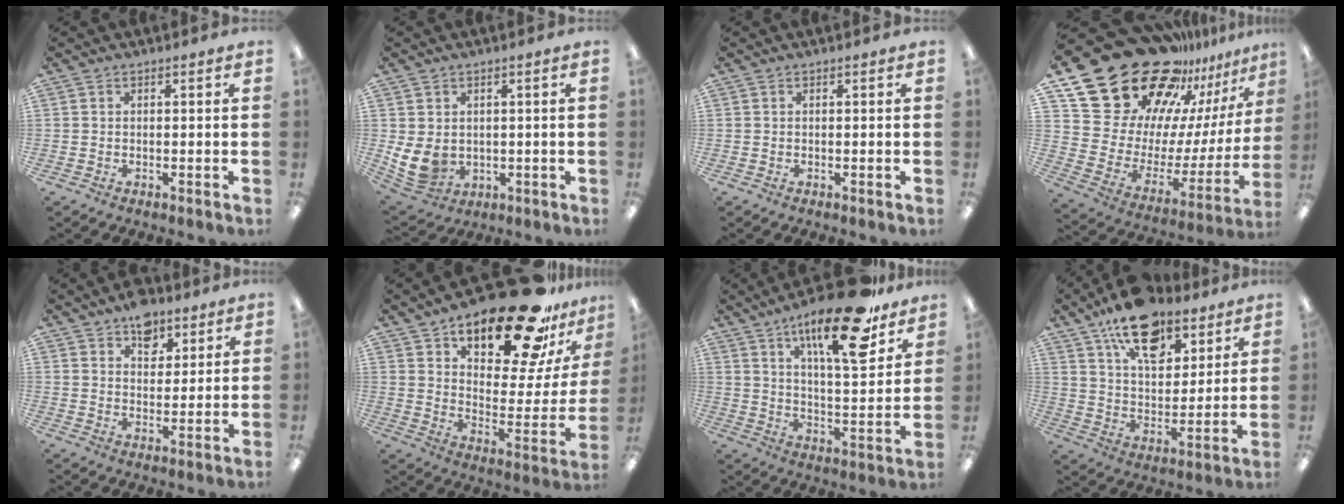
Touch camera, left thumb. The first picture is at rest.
{"total": 7.4, "force": [0.6, 6.0, 4.2], "torque": [-0.103, -0.004, 0.015]}
{"total": 0.0}
{"total": 29.0, "force": [21.5, 15.2, 12.2], "torque": [-0.200, -0.171, 0.418]}
{"total": 8.1, "force": [5.3, 5.3, 3.0], "torque": [-0.023, -0.024, 0.092]}
{"total": 24.0, "force": [18.1, 8.3, 13.5], "torque": [-0.187, -0.121, 0.296]}
{"total": 21.1, "force": [13.5, 6.3, 14.9], "torque": [-0.230, -0.069, 0.212]}
{"total": 17.9, "force": [11.9, 9.5, 9.5], "torque": [-0.146, -0.059, 0.210]}